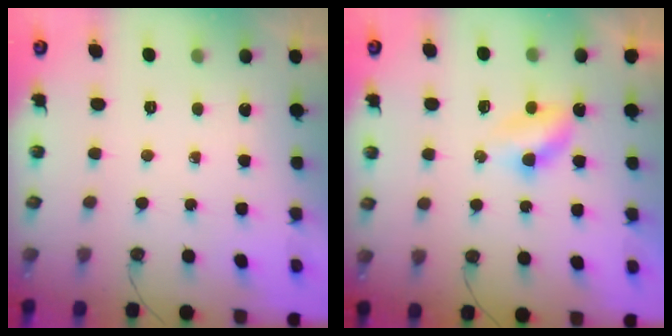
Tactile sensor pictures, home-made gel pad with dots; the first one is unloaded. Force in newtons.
{"total": 3.7, "press": 3.7, "slide": 0.5}